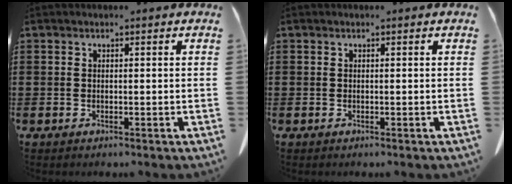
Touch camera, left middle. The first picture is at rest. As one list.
[{"total": 0.0}]